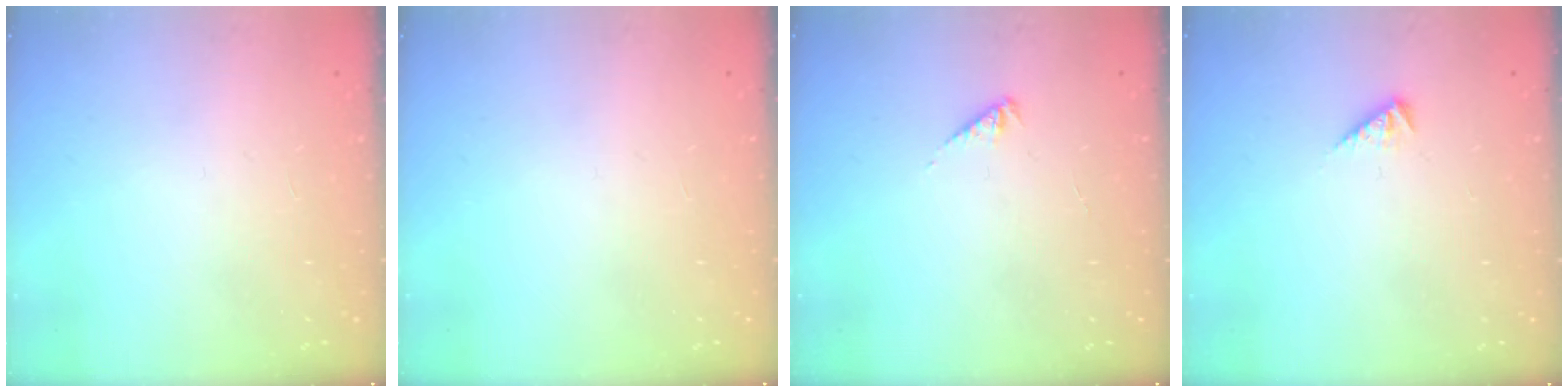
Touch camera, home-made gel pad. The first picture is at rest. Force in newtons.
{"total": 0.0}
{"total": 2.0, "press": 1.9, "slide": 0.5}
{"total": 2.7, "press": 2.7, "slide": 0.6}